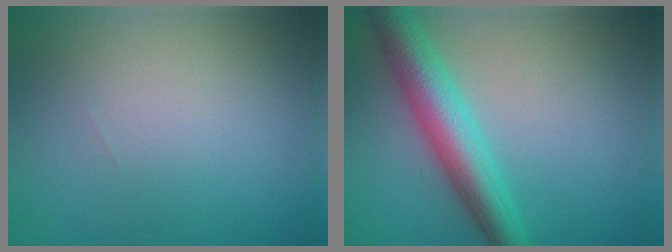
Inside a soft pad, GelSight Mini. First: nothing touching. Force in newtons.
{"total": 6.4, "press": 6.4, "slide": 0.2}